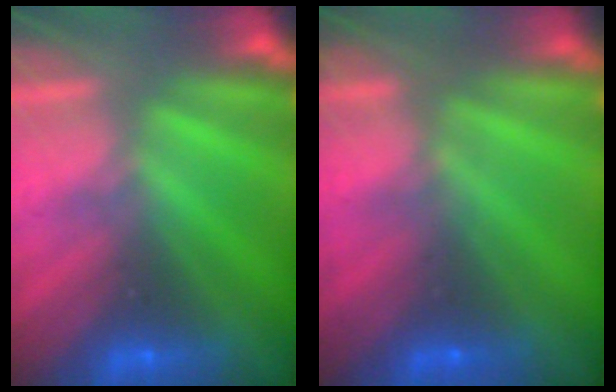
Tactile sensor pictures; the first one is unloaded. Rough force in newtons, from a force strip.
{"total": 7.7}